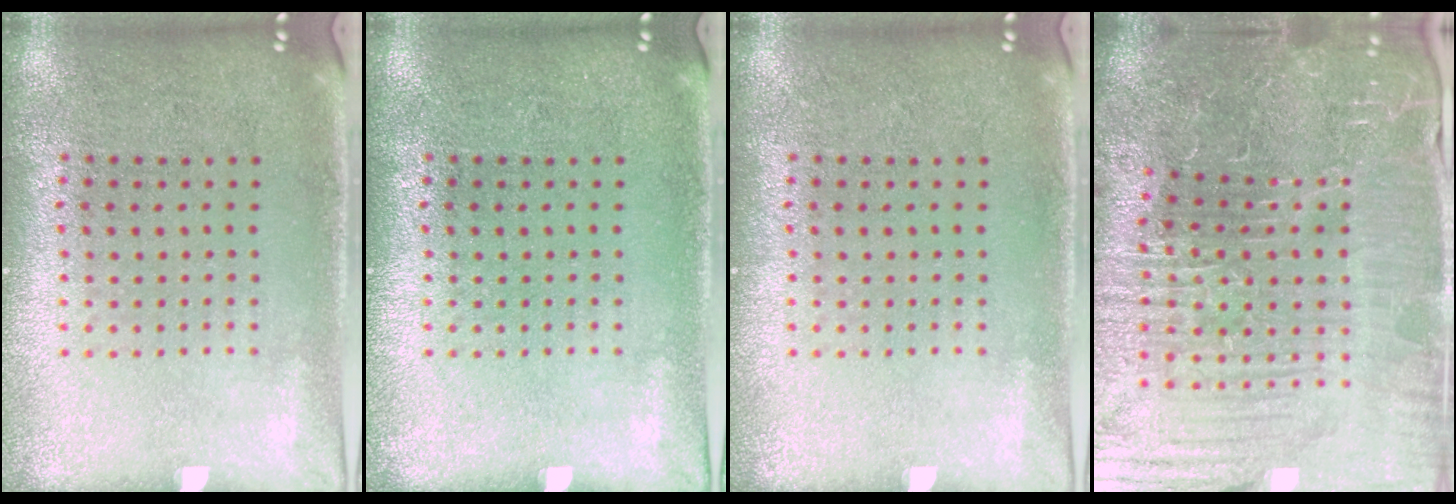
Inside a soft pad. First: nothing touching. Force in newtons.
{"total": 0.0}
{"total": 0.0}
{"total": 5.9, "press": 5.6, "slide": 1.9}